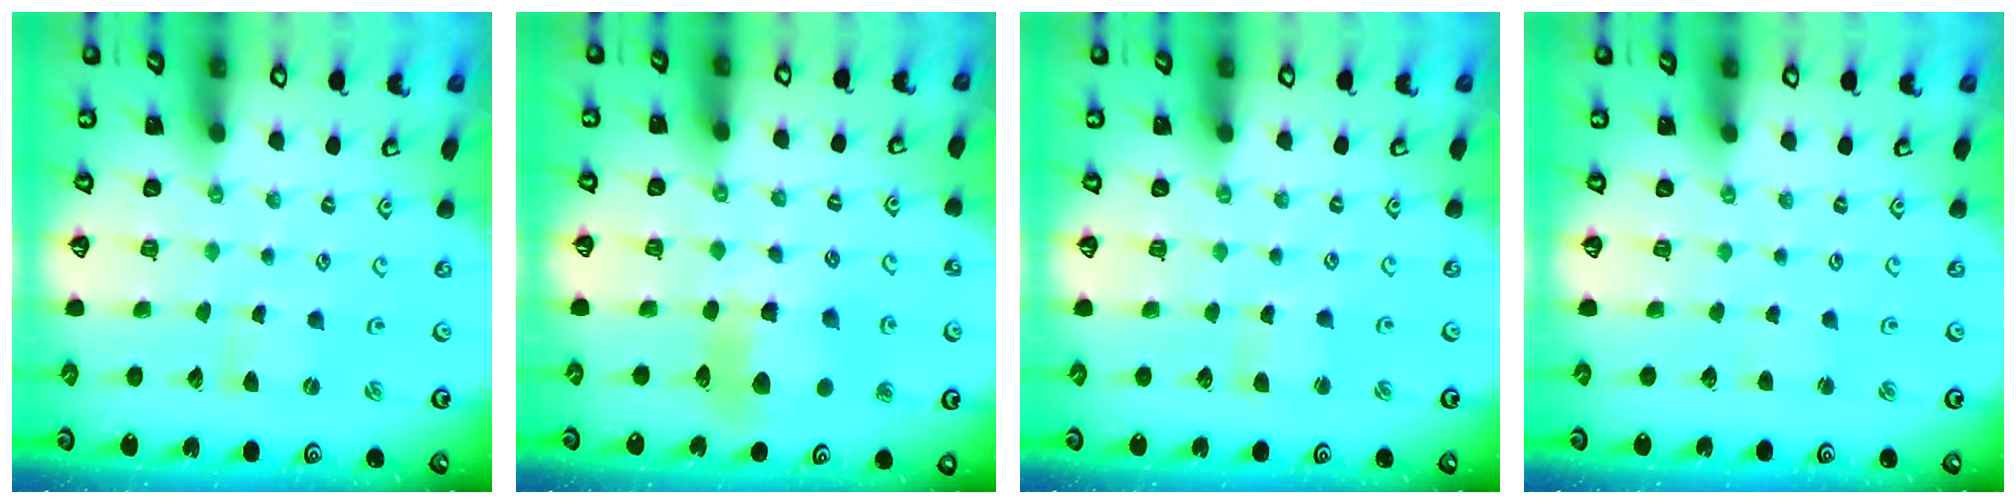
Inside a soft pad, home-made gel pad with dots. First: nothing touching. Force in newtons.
{"total": 10.9, "press": 10.8, "slide": 1.4}
{"total": 2.1, "press": 2.1, "slide": 0.3}
{"total": 1.7, "press": 1.6, "slide": 0.2}